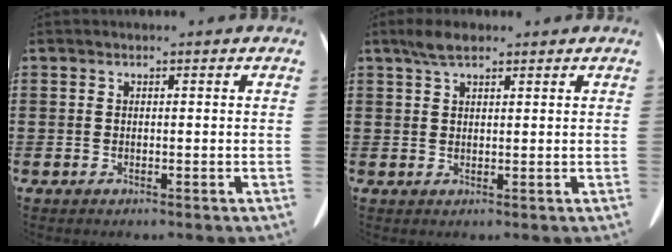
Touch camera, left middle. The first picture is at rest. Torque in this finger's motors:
{"motor_torque": [1.02, 0.93, 0.29, 0.03]}